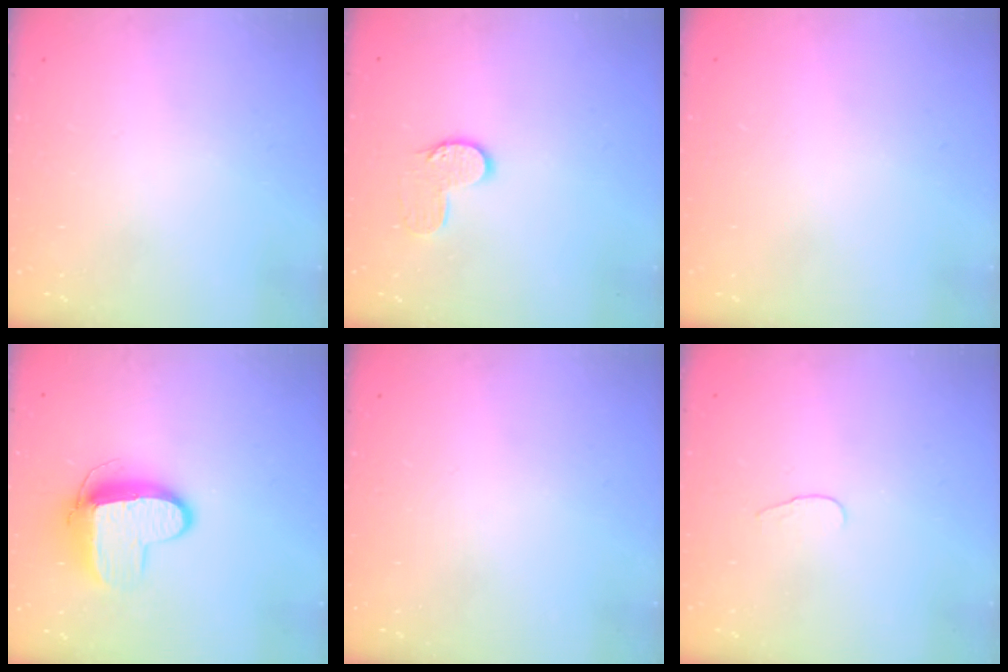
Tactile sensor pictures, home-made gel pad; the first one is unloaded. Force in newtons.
{"total": 6.8, "press": 6.8, "slide": 0.3}
{"total": 0.6, "press": 0.5, "slide": 0.2}
{"total": 10.4, "press": 10.3, "slide": 0.9}
{"total": 0.0}
{"total": 2.8, "press": 2.8, "slide": 0.3}